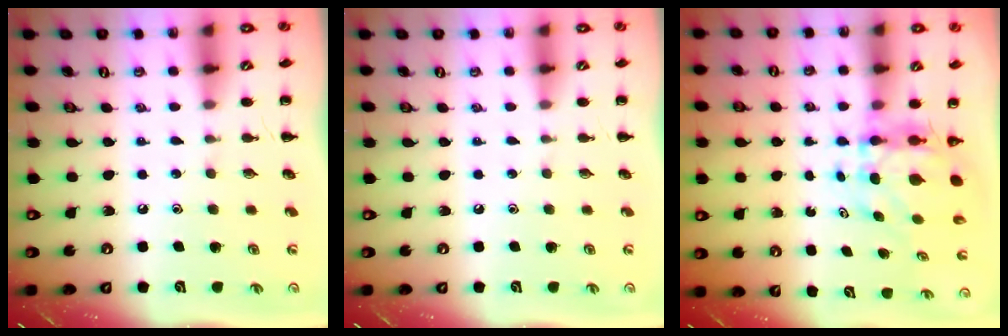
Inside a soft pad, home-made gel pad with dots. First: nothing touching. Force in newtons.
{"total": 0.0}
{"total": 7.3, "press": 7.1, "slide": 1.5}